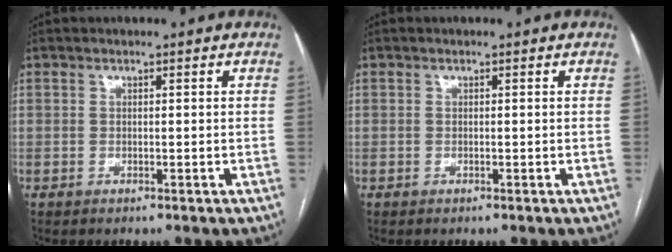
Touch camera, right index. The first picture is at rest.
{"total": 0.0}